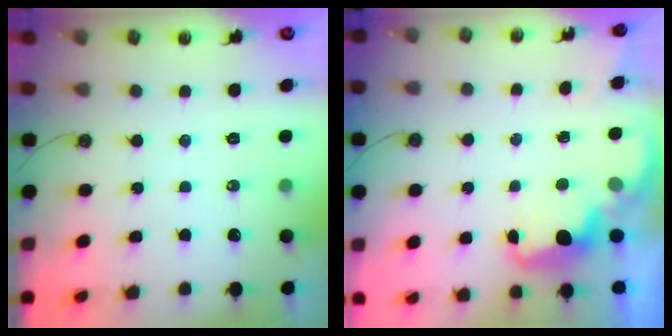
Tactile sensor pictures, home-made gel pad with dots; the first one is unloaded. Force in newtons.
{"total": 2.1, "press": 2.0, "slide": 0.6}